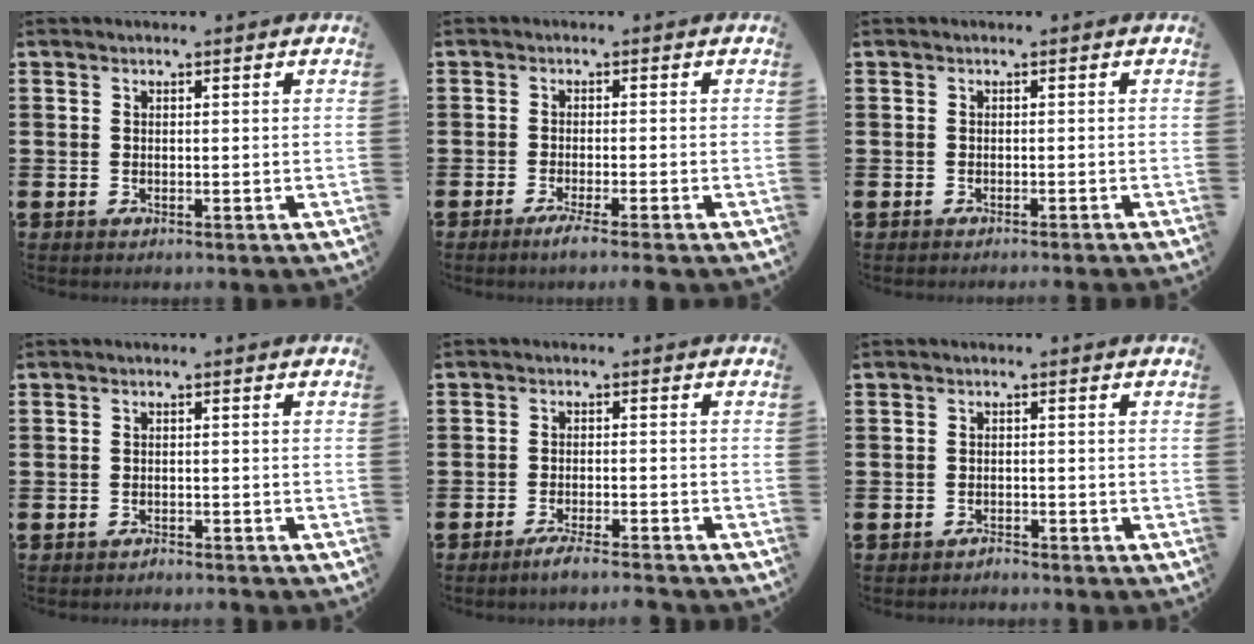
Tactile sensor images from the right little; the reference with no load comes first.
{"total": 2.1, "force": [-1.3, 0.0, 1.7], "torque": [-0.025, -0.003, -0.024]}
{"total": 0.5, "force": [-0.5, -0.2, 0.1], "torque": [0.000, 0.001, -0.012]}
{"total": 0.9, "force": [-0.9, 0.1, 0.0], "torque": [0.005, -0.003, -0.020]}
{"total": 2.6, "force": [-2.3, -0.1, 1.3], "torque": [-0.020, 0.004, -0.043]}
{"total": 1.1, "force": [-1.1, 0.0, 0.0], "torque": [-0.003, 0.002, -0.024]}